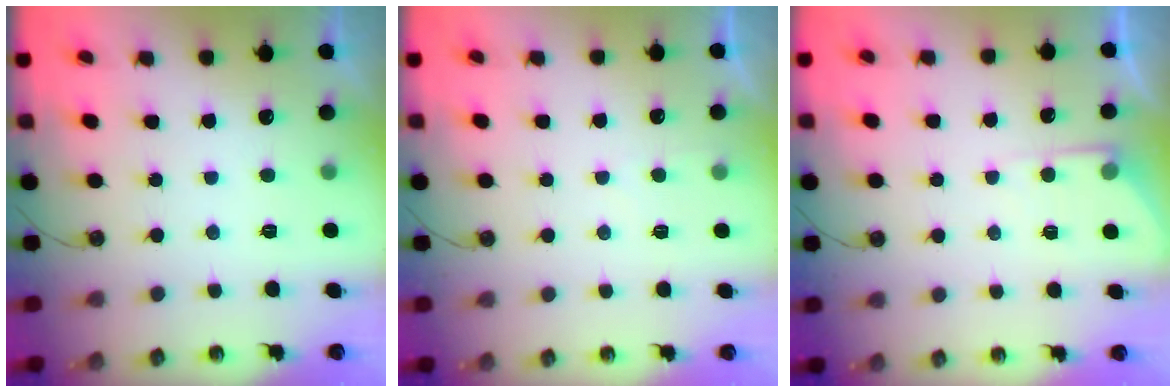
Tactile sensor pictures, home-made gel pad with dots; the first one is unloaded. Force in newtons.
{"total": 2.0, "press": 2.0, "slide": 0.3}
{"total": 4.5, "press": 4.4, "slide": 0.6}